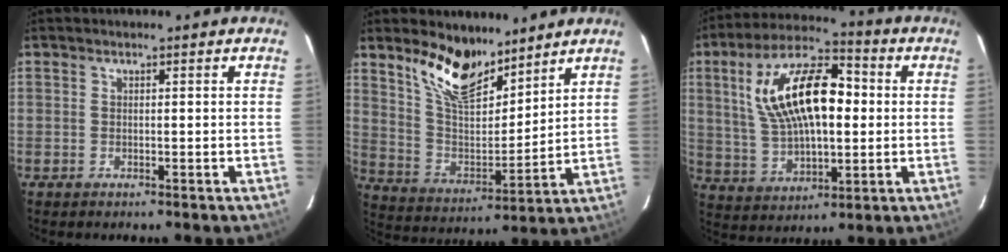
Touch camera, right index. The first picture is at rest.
{"total": 13.5, "force": [10.2, 5.4, 7.1], "torque": [-0.139, 0.002, 0.195]}
{"total": 19.1, "force": [3.2, 8.9, 16.6], "torque": [-0.313, 0.025, 0.062]}